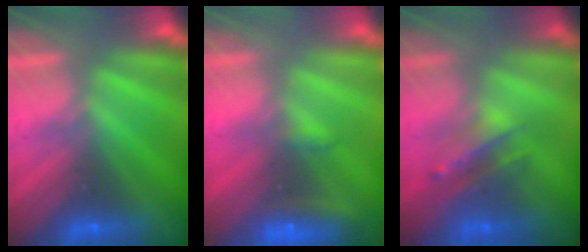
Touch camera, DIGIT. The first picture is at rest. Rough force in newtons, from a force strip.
{"total": 5.5}
{"total": 2.4}